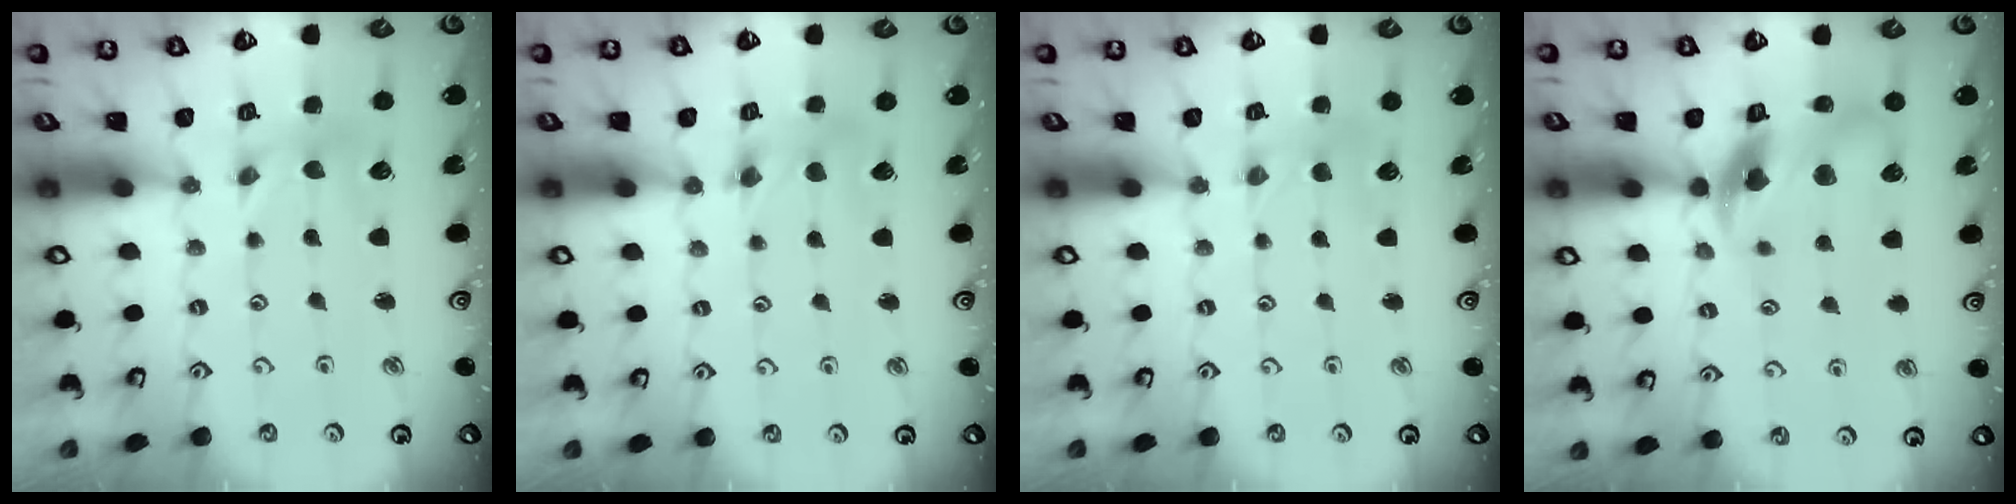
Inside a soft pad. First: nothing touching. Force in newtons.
{"total": 3.4, "press": 3.4, "slide": 0.3}
{"total": 2.0, "press": 1.9, "slide": 0.4}
{"total": 11.7, "press": 11.6, "slide": 1.6}